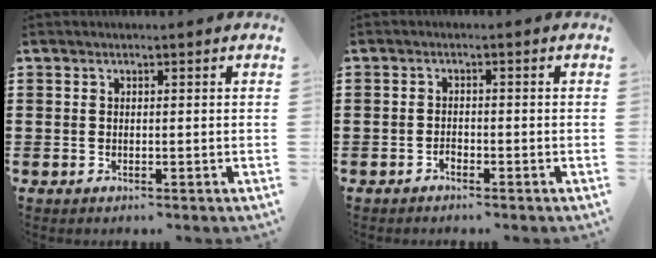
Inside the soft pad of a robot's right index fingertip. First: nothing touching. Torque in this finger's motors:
{"motor_torque": [1.20, 0.94, 0.02, -0.04]}